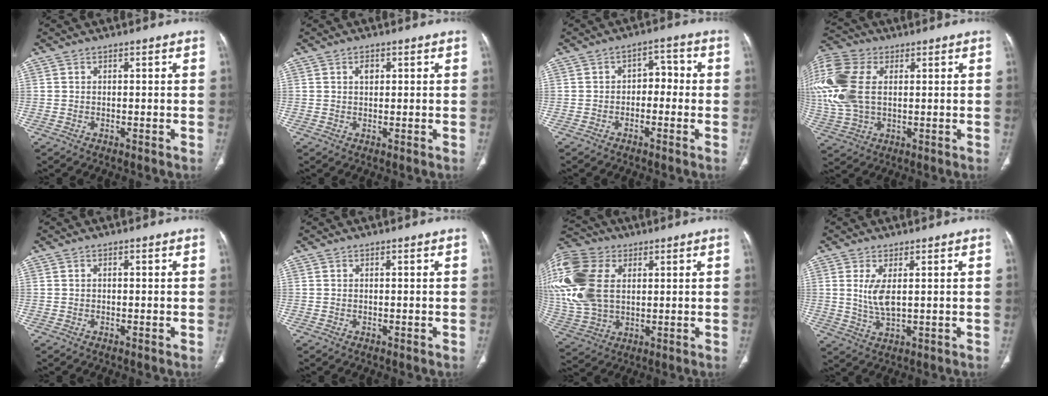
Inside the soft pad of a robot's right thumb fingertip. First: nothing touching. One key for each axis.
{"total": 1.7, "fx": 0.6, "fy": 1.1, "fz": 1.1, "tx": -0.014, "ty": 0.000, "tz": 0.010}
{"total": 4.5, "fx": -1.0, "fy": 3.1, "fz": 3.1, "tx": -0.023, "ty": 0.028, "tz": -0.025}
{"total": 19.7, "fx": 3.6, "fy": 12.9, "fz": 14.4, "tx": -0.369, "ty": 0.013, "tz": 0.069}
{"total": 0.0}
{"total": 0.0}
{"total": 23.5, "fx": 5.5, "fy": 15.9, "fz": 16.3, "tx": -0.395, "ty": 0.011, "tz": 0.110}
{"total": 5.3, "fx": 1.0, "fy": 2.0, "fz": 4.8, "tx": -0.105, "ty": -0.014, "tz": 0.028}